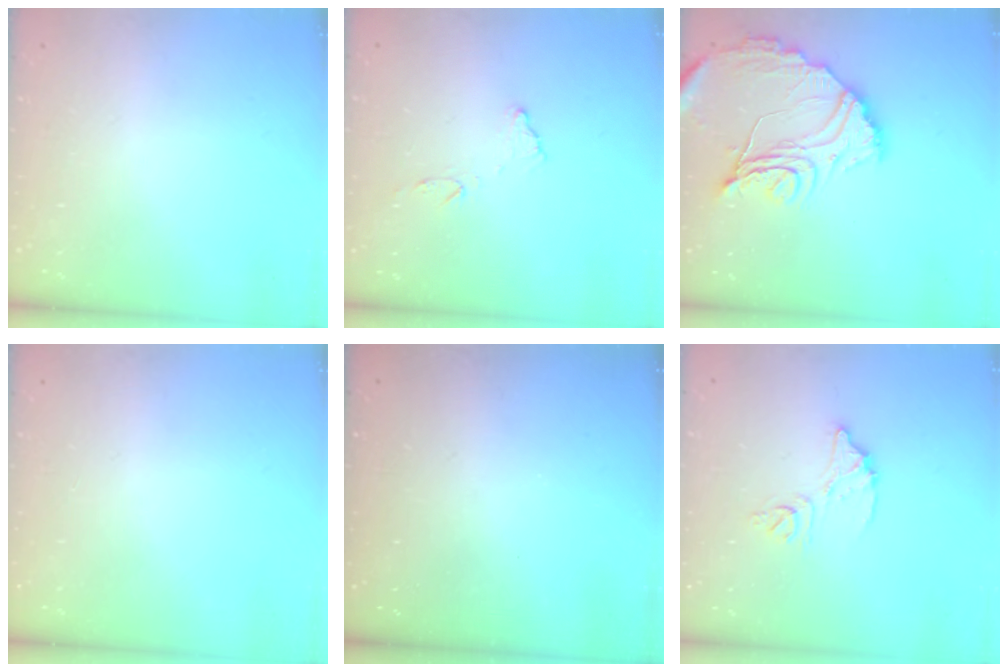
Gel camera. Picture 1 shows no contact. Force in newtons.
{"total": 8.7, "press": 8.7, "slide": 0.5}
{"total": 16.8, "press": 16.7, "slide": 1.5}
{"total": 0.0}
{"total": 2.8, "press": 2.8, "slide": 0.3}
{"total": 9.1, "press": 9.1, "slide": 0.7}